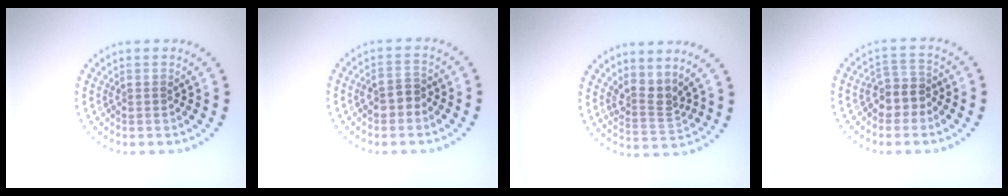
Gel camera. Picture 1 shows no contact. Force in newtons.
{"total": 2.1, "press": 2.0, "slide": 0.4}
{"total": 2.8, "press": 2.0, "slide": 2.0}
{"total": 2.7, "press": 2.4, "slide": 1.2}